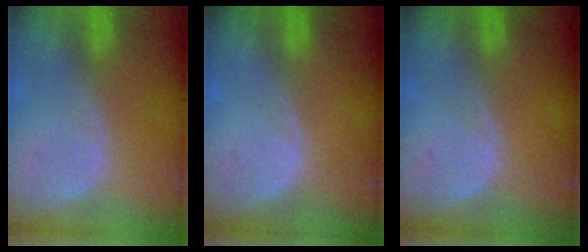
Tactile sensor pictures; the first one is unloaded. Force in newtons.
{"total": 0.0}
{"total": 0.0}